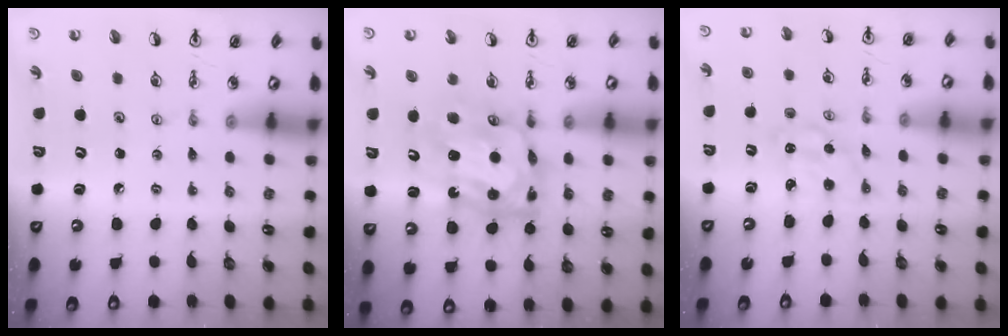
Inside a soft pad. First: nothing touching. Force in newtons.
{"total": 11.0, "press": 11.0, "slide": 1.1}
{"total": 1.2, "press": 1.2, "slide": 0.3}